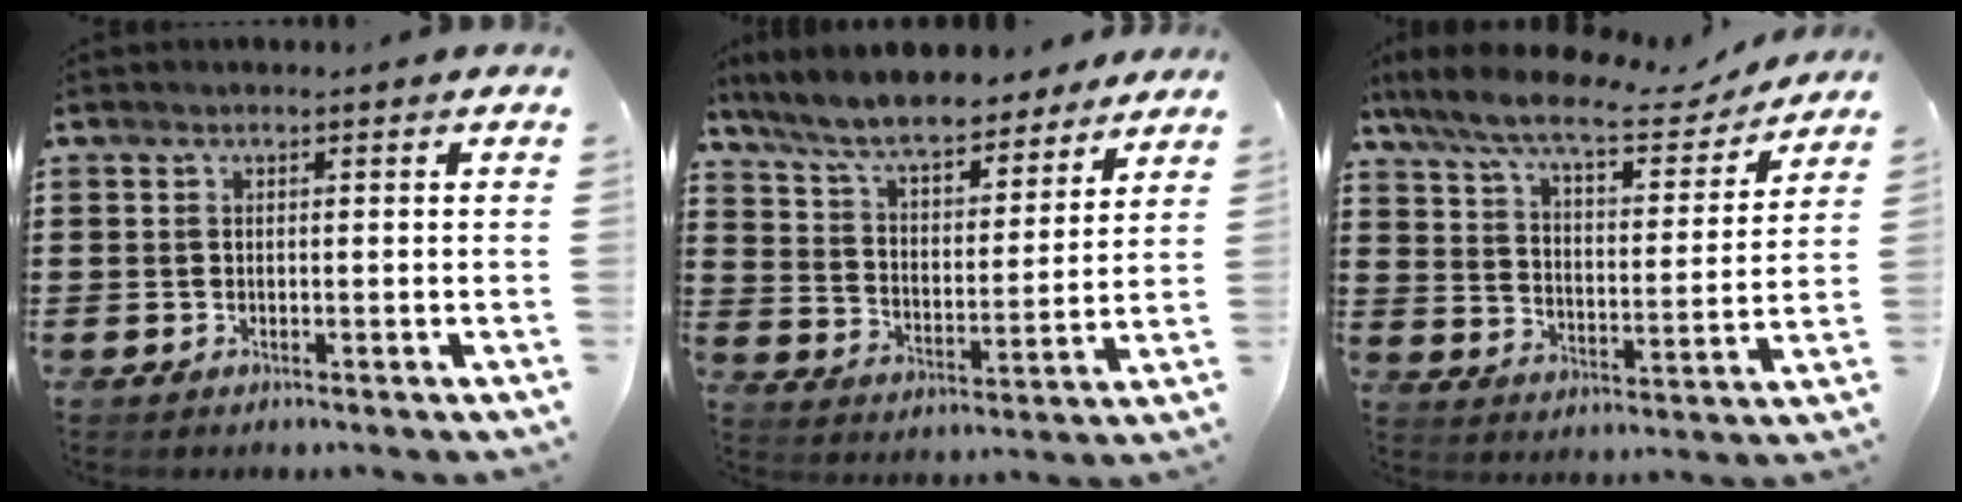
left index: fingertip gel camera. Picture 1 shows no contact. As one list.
[{"total": 9.3, "force": [8.2, 1.6, 3.9], "torque": [-0.110, -0.039, 0.146]}, {"total": 8.9, "force": [7.4, 1.4, 4.7], "torque": [-0.121, -0.035, 0.125]}]